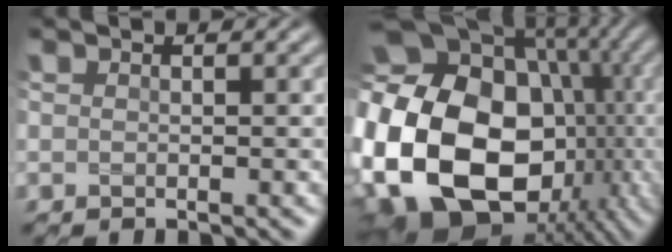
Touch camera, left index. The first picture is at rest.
{"total": 24.3, "force": [-3.6, 18.3, 15.5], "torque": [-0.317, -0.027, -0.062]}